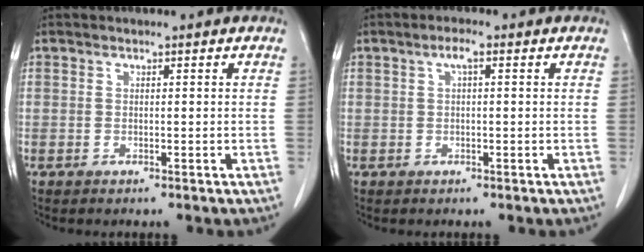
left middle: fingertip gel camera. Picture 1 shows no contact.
{"total": 1.8, "force": [0.7, 0.3, 1.7], "torque": [-0.030, 0.006, 0.010]}